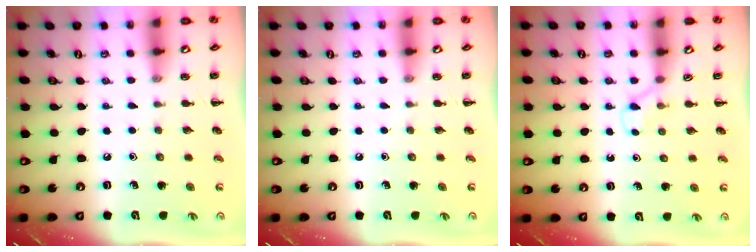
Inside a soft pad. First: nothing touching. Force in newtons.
{"total": 0.0}
{"total": 2.9, "press": 2.7, "slide": 1.0}